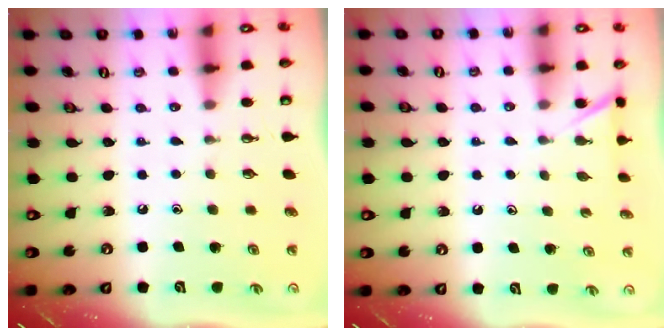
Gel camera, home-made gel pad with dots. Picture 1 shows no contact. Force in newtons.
{"total": 2.7, "press": 2.7, "slide": 0.3}